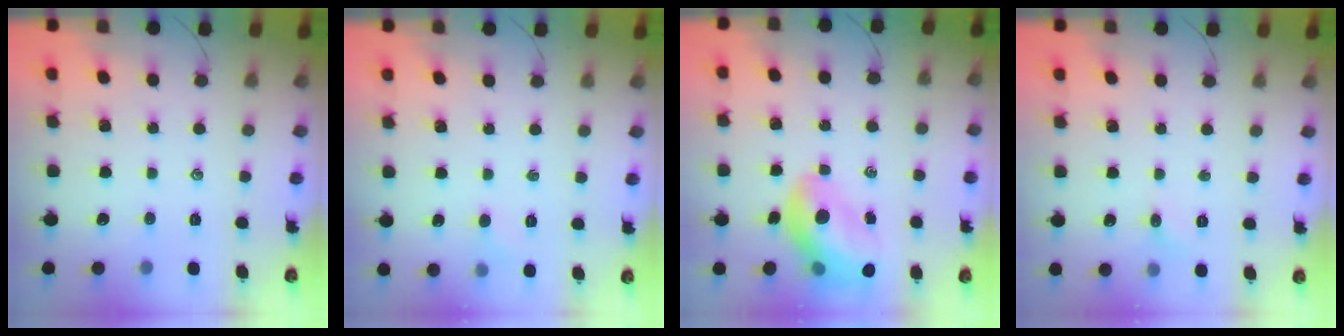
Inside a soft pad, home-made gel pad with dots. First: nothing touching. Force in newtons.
{"total": 3.6, "press": 3.4, "slide": 1.1}
{"total": 13.6, "press": 13.1, "slide": 3.7}
{"total": 3.8, "press": 3.6, "slide": 1.3}